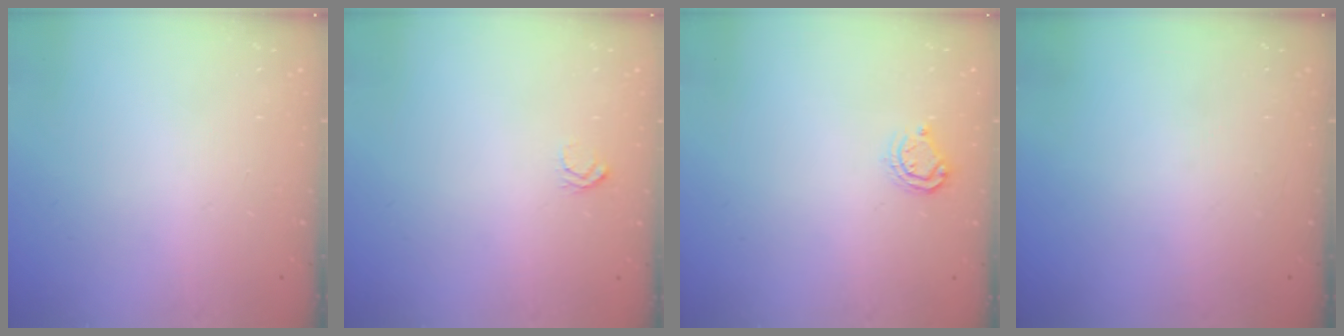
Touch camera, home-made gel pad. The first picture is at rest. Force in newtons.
{"total": 3.3, "press": 3.2, "slide": 0.4}
{"total": 6.1, "press": 6.0, "slide": 0.6}
{"total": 0.0}